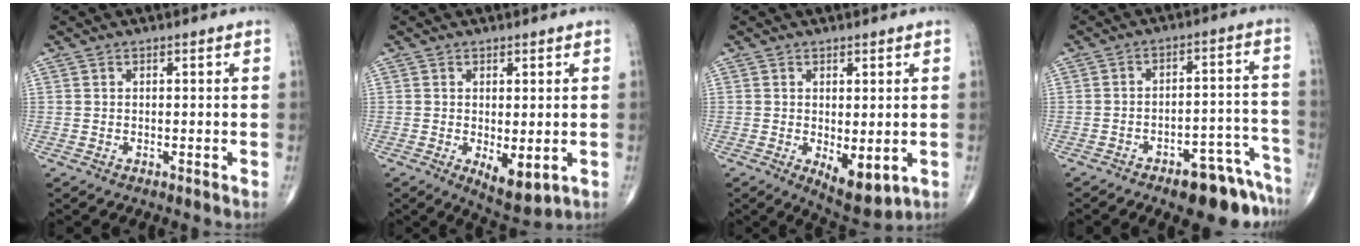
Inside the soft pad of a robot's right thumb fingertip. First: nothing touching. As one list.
[{"total": 6.1, "force": [-1.3, 2.6, 5.3], "torque": [-0.073, -0.019, -0.009]}, {"total": 6.7, "force": [-1.3, 2.9, 5.8], "torque": [-0.075, -0.018, -0.008]}, {"total": 12.5, "force": [-9.3, 4.7, 6.9], "torque": [-0.052, 0.091, -0.128]}]